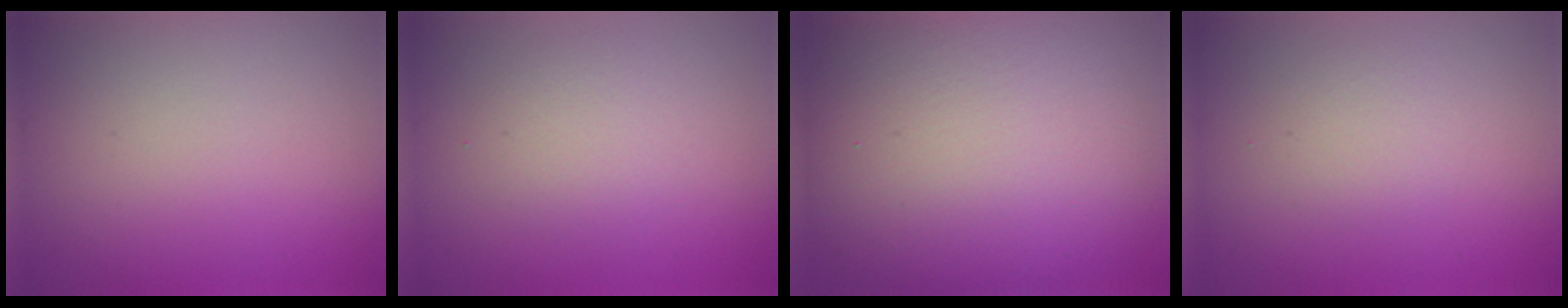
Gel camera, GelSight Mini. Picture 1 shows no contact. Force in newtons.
{"total": 2.2, "press": 2.1, "slide": 0.2}
{"total": 15.6, "press": 15.6, "slide": 0.7}
{"total": 1.6, "press": 1.6, "slide": 0.1}